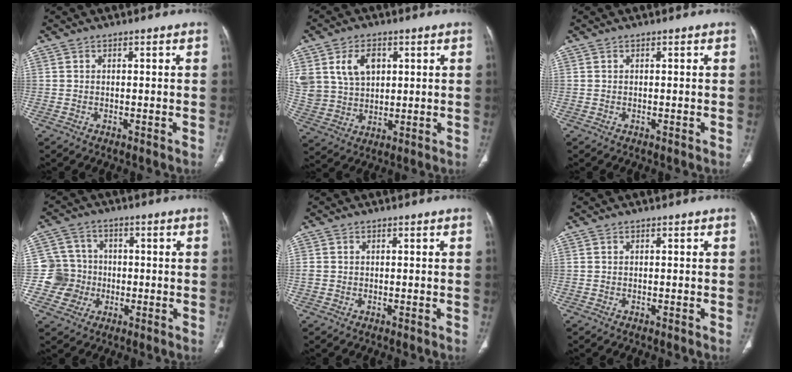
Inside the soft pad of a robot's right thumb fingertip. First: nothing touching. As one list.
[{"total": 11.3, "force": [4.0, 8.2, 6.7], "torque": [-0.118, -0.011, 0.091]}, {"total": 0.0}, {"total": 8.0, "force": [-1.4, 7.9, 0.8], "torque": [0.022, 0.016, -0.029]}, {"total": 1.0, "force": [0.1, 1.0, 0.4], "torque": [-0.001, 0.002, 0.004]}, {"total": 0.0}]